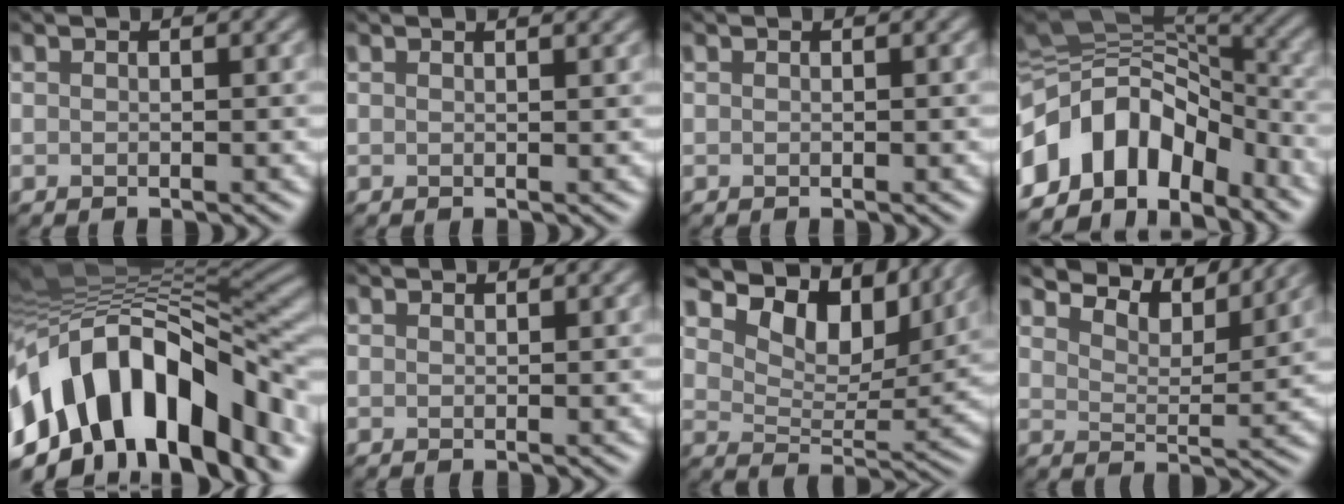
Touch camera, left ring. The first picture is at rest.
{"total": 1.4, "force": [1.1, 0.4, 0.7], "torque": [-0.004, 0.002, 0.009]}
{"total": 0.0}
{"total": 11.5, "force": [-5.1, 7.3, 7.2], "torque": [-0.141, 0.020, -0.100]}
{"total": 16.0, "force": [-6.4, 9.1, 11.4], "torque": [-0.187, 0.020, -0.109]}
{"total": 0.6, "force": [0.6, 0.1, 0.0], "torque": [0.001, -0.002, 0.012]}
{"total": 10.5, "force": [7.4, 5.0, 5.5], "torque": [-0.086, 0.000, 0.124]}
{"total": 7.7, "force": [7.2, 1.3, 2.4], "torque": [-0.058, 0.005, 0.098]}